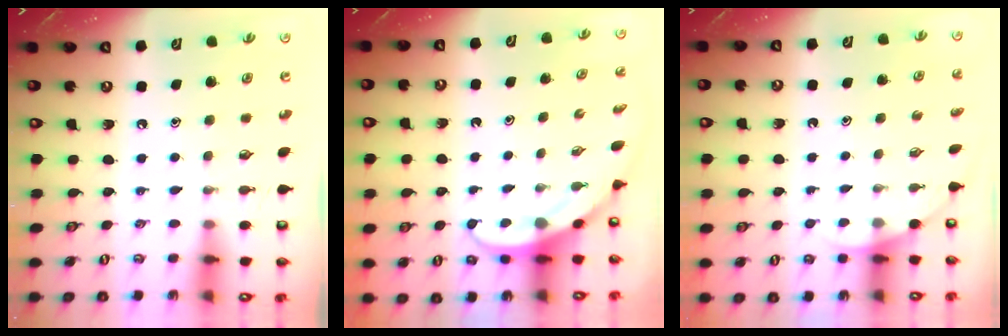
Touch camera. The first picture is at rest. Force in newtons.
{"total": 3.8, "press": 3.8, "slide": 0.2}
{"total": 2.5, "press": 2.5, "slide": 0.2}